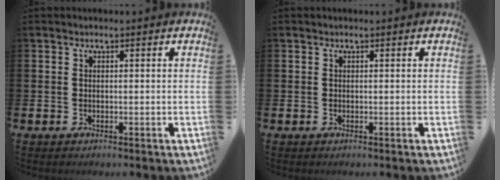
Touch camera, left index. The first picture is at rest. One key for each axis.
{"total": 0.0}